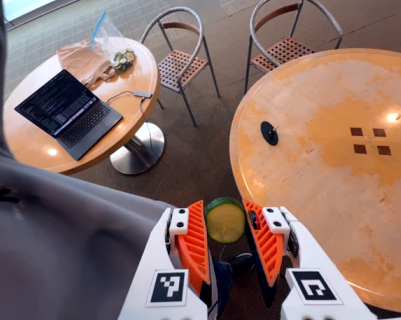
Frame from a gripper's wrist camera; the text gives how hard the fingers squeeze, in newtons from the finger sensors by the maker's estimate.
{"total": 8.7, "left": 8.2, "right": 9.2}